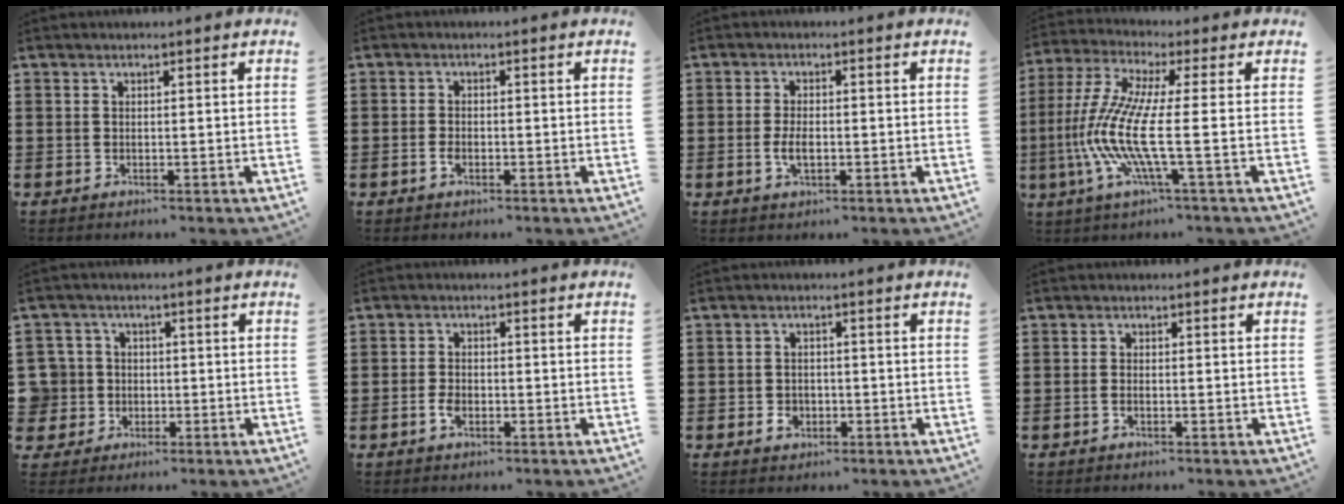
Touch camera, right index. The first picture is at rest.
{"total": 1.5, "force": [-0.7, 0.6, 1.2], "torque": [-0.032, -0.007, -0.013]}
{"total": 3.1, "force": [-0.5, 1.4, 2.7], "torque": [-0.056, -0.001, -0.010]}
{"total": 11.5, "force": [-2.4, 0.9, 11.2], "torque": [-0.273, -0.030, -0.063]}
{"total": 5.1, "force": [-0.6, 5.0, 0.8], "torque": [-0.060, 0.005, -0.017]}
{"total": 2.2, "force": [-0.9, 1.1, 1.6], "torque": [-0.040, -0.005, -0.018]}
{"total": 2.3, "force": [-0.9, 1.7, 1.3], "torque": [-0.027, -0.001, -0.018]}
{"total": 0.7, "force": [-0.5, 0.0, 0.6], "torque": [-0.014, -0.008, -0.006]}